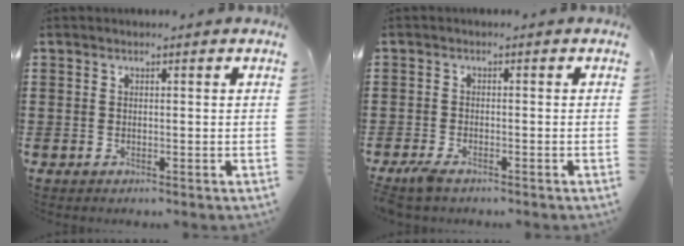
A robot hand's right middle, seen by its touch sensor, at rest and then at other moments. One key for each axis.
{"total": 2.1, "fx": -1.7, "fy": 0.4, "fz": 1.2, "tx": -0.036, "ty": -0.002, "tz": -0.039}